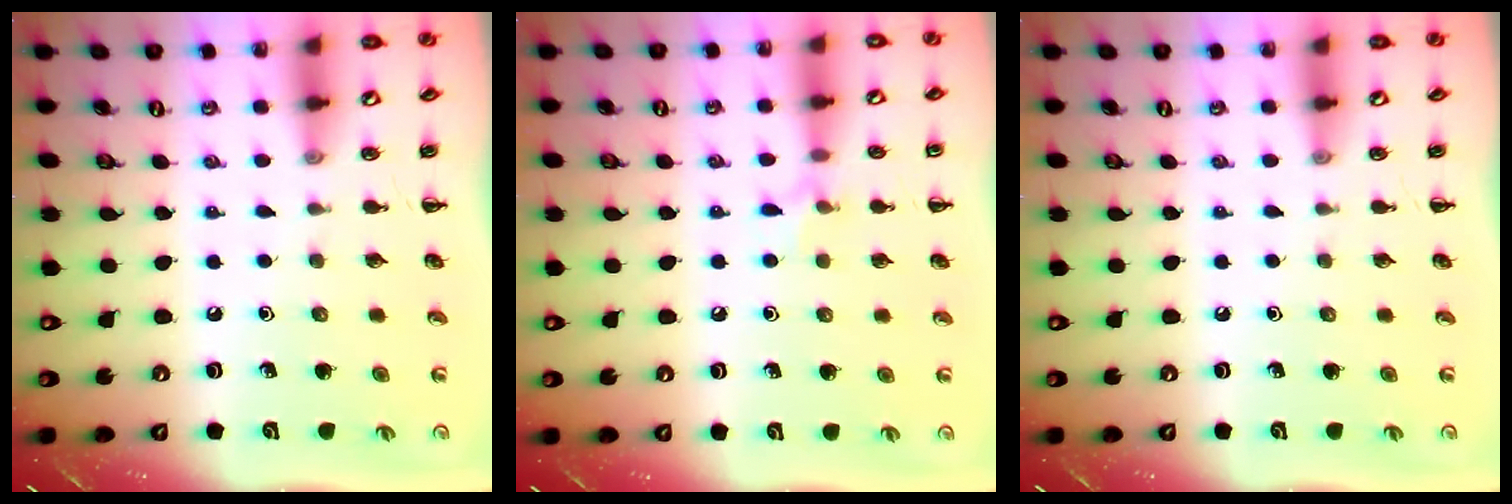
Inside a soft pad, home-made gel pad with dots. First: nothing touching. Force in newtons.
{"total": 5.7, "press": 5.4, "slide": 2.0}
{"total": 0.0}